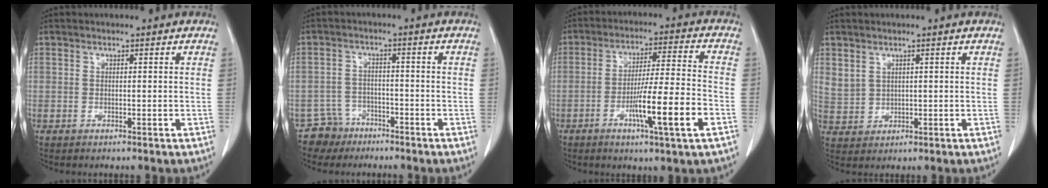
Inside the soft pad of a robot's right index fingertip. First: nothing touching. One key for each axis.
{"total": 4.5, "fx": -3.3, "fy": 3.0, "fz": -0.7, "tx": 0.018, "ty": 0.008, "tz": -0.060}
{"total": 11.5, "fx": -4.3, "fy": -0.3, "fz": 10.6, "tx": -0.184, "ty": -0.009, "tz": -0.073}
{"total": 3.6, "fx": 1.9, "fy": 2.9, "fz": 1.0, "tx": -0.021, "ty": 0.003, "tz": 0.048}